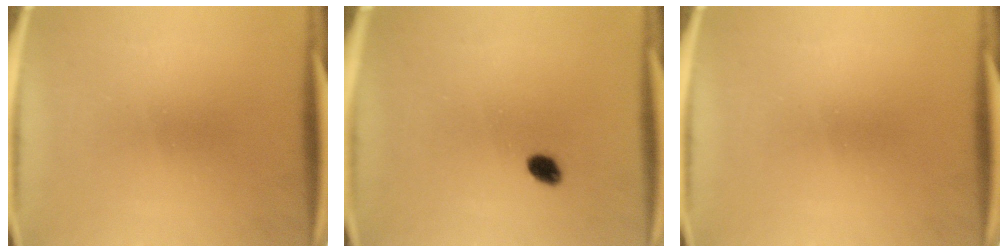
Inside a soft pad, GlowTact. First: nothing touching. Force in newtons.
{"total": 2.4}
{"total": 0.0}